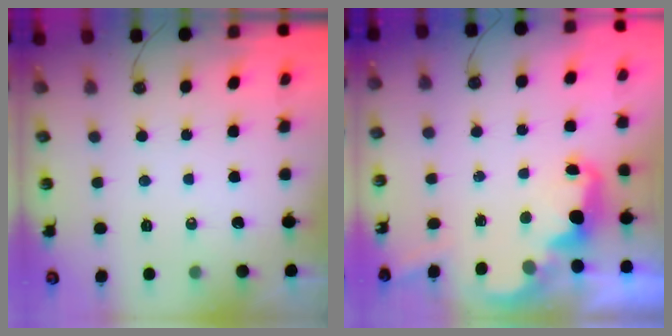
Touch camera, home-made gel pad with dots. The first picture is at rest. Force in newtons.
{"total": 2.4, "press": 2.4, "slide": 0.5}